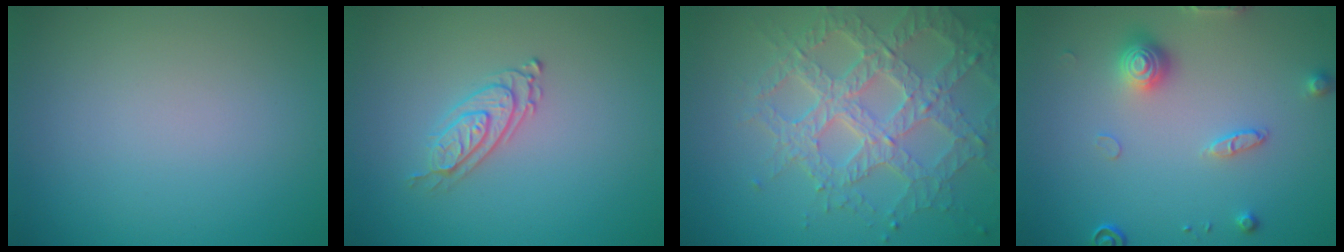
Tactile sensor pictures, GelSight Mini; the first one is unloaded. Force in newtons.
{"total": 2.4, "press": 2.0, "slide": 1.4}
{"total": 6.9, "press": 5.3, "slide": 4.5}
{"total": 3.0, "press": 2.8, "slide": 0.9}